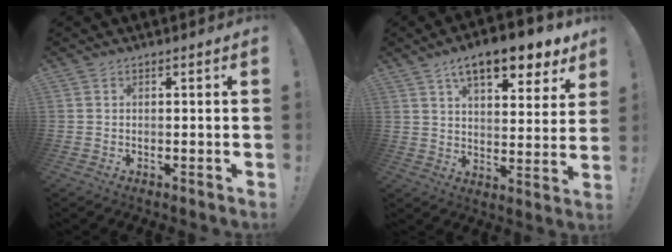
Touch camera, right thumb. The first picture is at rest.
{"total": 13.3, "force": [8.9, 4.7, 8.7], "torque": [-0.132, -0.051, 0.149]}